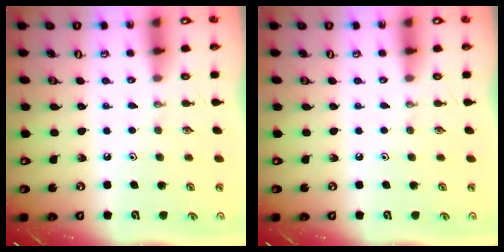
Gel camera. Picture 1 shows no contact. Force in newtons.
{"total": 0.0}